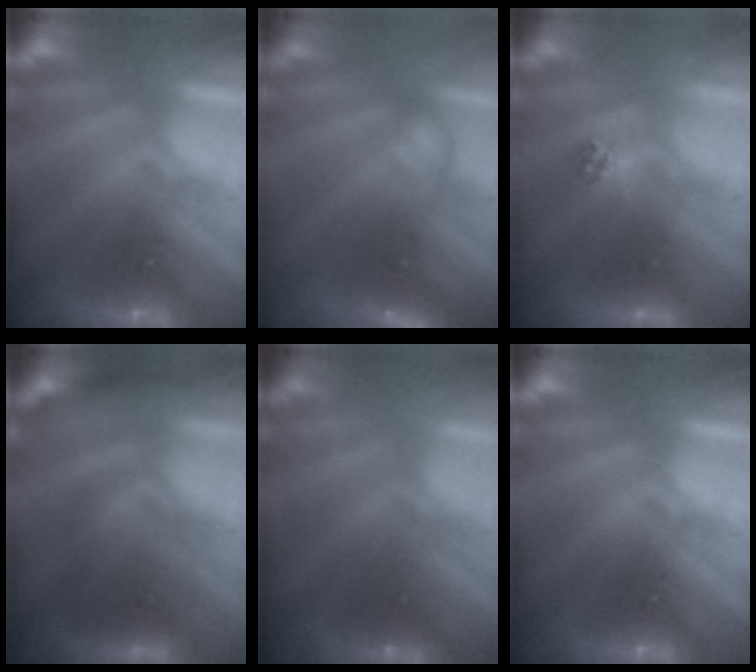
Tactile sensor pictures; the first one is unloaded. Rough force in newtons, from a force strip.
{"total": 2.9}
{"total": 2.1}
{"total": 2.6}
{"total": 1.6}
{"total": 0.0}